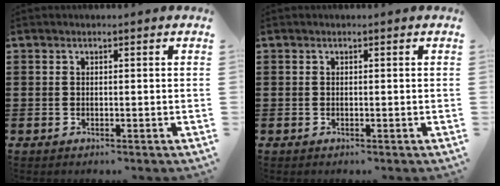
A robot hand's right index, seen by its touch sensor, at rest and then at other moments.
{"total": 0.0}